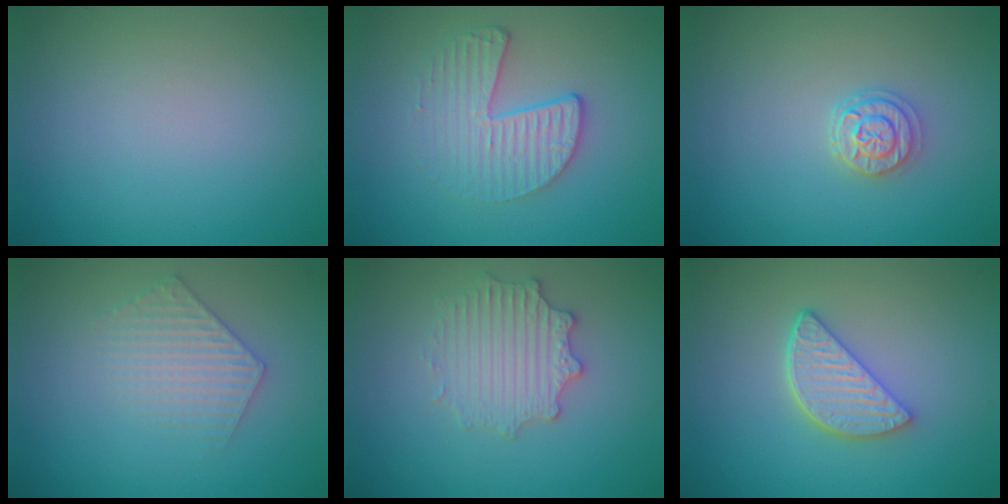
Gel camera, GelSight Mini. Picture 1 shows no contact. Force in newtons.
{"total": 3.5, "press": 2.8, "slide": 2.0}
{"total": 2.2, "press": 2.0, "slide": 0.8}
{"total": 2.9, "press": 2.9, "slide": 0.5}
{"total": 2.9, "press": 2.9, "slide": 0.6}
{"total": 4.0, "press": 3.2, "slide": 2.5}